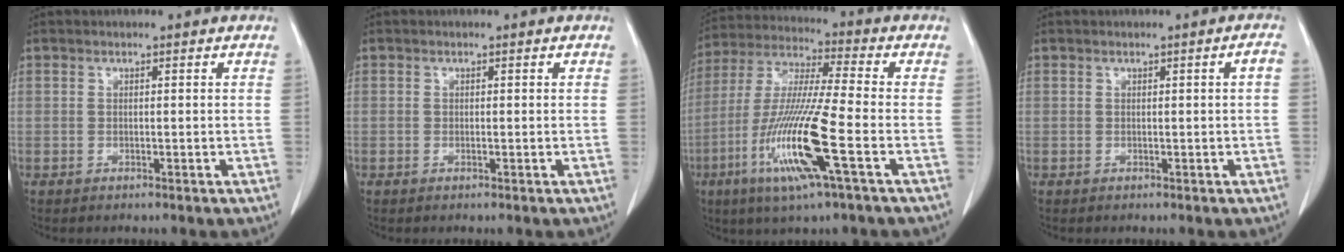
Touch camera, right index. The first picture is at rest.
{"total": 0.0}
{"total": 15.8, "force": [-5.6, 0.1, 14.8], "torque": [-0.309, -0.020, -0.108]}
{"total": 1.3, "force": [0.0, -0.1, 1.3], "torque": [-0.016, 0.003, 0.002]}